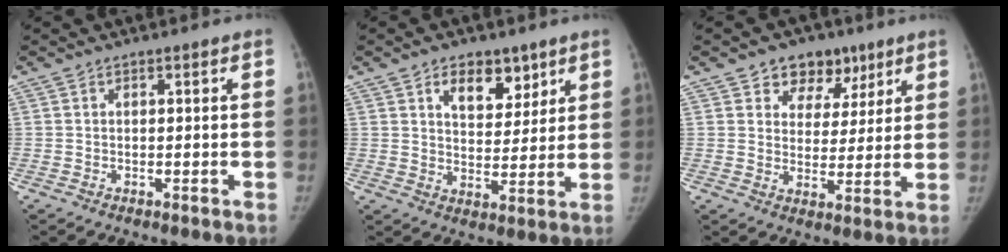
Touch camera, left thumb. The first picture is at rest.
{"total": 8.6, "force": [5.0, 5.2, 4.7], "torque": [-0.036, -0.029, 0.080]}
{"total": 8.9, "force": [5.4, 6.5, 2.8], "torque": [0.006, -0.018, 0.081]}